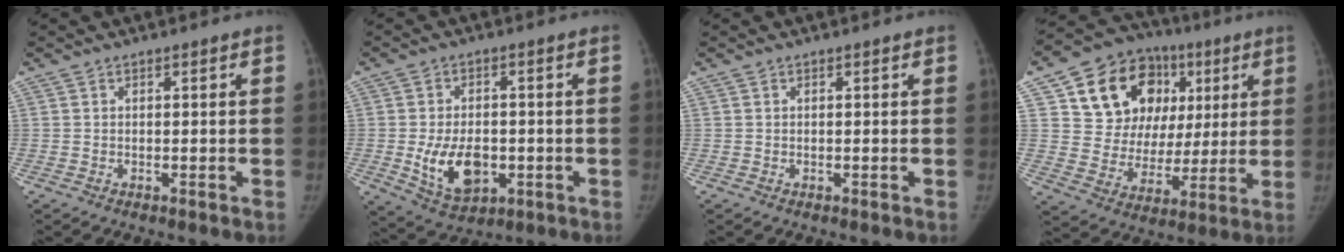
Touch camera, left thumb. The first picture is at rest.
{"total": 10.4, "force": [-2.0, 6.6, 7.7], "torque": [-0.114, -0.002, -0.019]}
{"total": 0.0}
{"total": 21.3, "force": [7.4, 16.3, 11.6], "torque": [-0.128, 0.018, 0.134]}